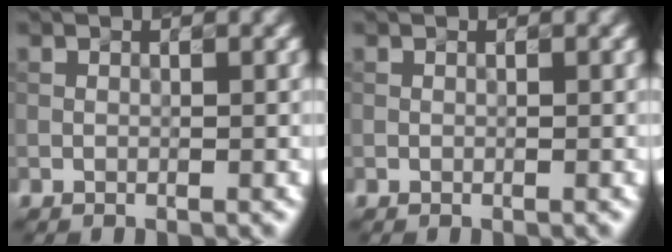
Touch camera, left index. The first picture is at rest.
{"total": 0.0}